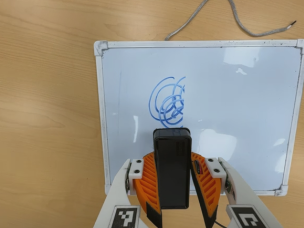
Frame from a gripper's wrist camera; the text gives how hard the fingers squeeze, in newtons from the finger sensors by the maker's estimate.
{"total": 8.4, "left": 7.9, "right": 8.8}